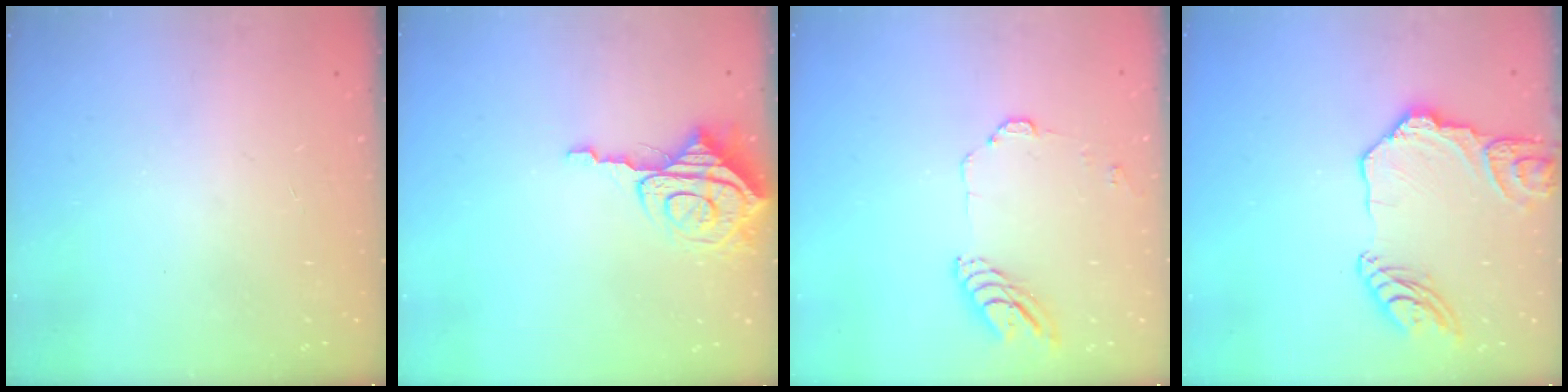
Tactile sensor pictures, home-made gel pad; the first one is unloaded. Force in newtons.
{"total": 10.0, "press": 9.9, "slide": 0.9}
{"total": 9.6, "press": 9.6, "slide": 0.3}
{"total": 15.3, "press": 15.2, "slide": 1.4}